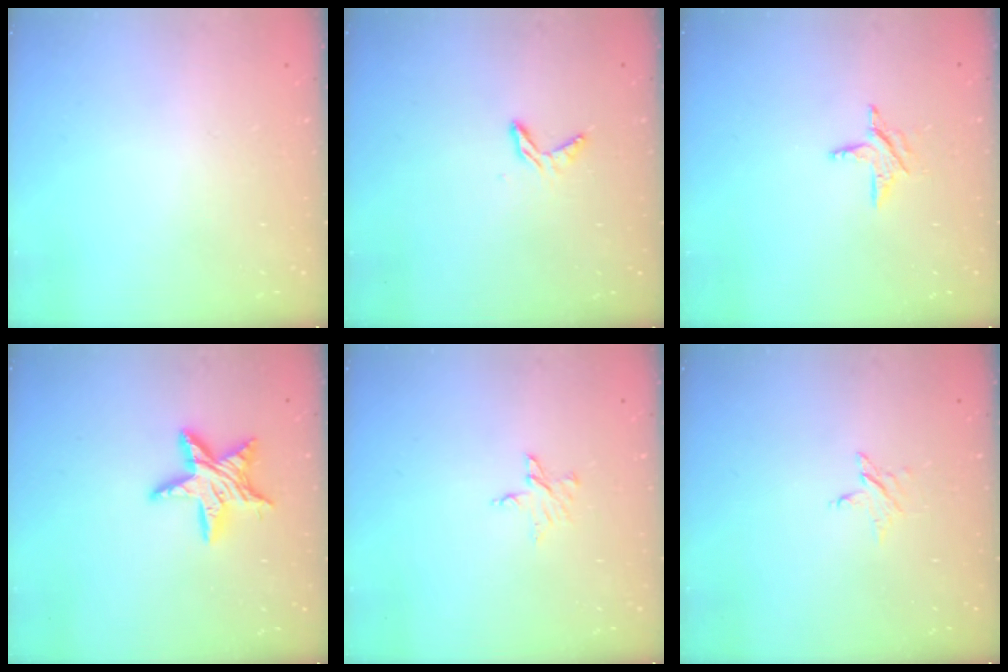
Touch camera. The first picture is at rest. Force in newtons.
{"total": 5.3, "press": 5.2, "slide": 0.3}
{"total": 6.5, "press": 6.5, "slide": 0.4}
{"total": 11.7, "press": 11.7, "slide": 0.6}
{"total": 5.3, "press": 5.3, "slide": 0.5}
{"total": 2.8, "press": 2.8, "slide": 0.3}